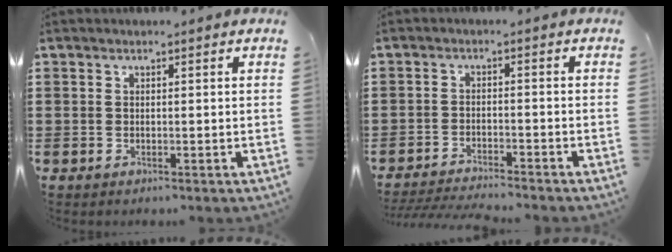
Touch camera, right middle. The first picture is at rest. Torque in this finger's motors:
{"motor_torque": [0.65, -0.26, 0.21, 0.04]}